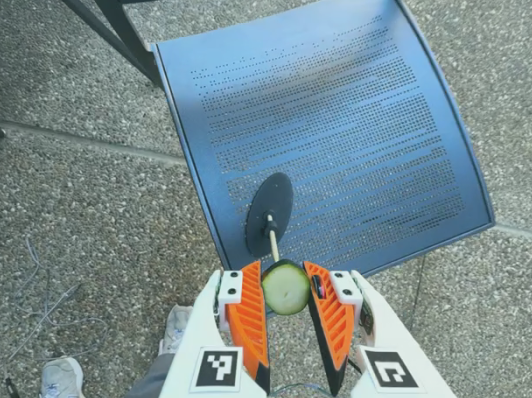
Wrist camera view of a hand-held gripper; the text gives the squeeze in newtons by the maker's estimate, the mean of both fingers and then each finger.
{"total": 9.0, "left": 8.3, "right": 9.7}